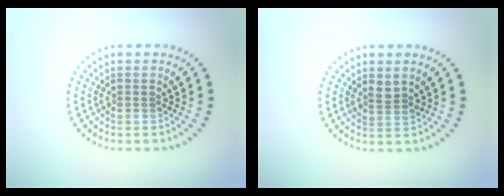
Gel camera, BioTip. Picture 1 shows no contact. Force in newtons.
{"total": 1.5, "press": 1.3, "slide": 0.8}